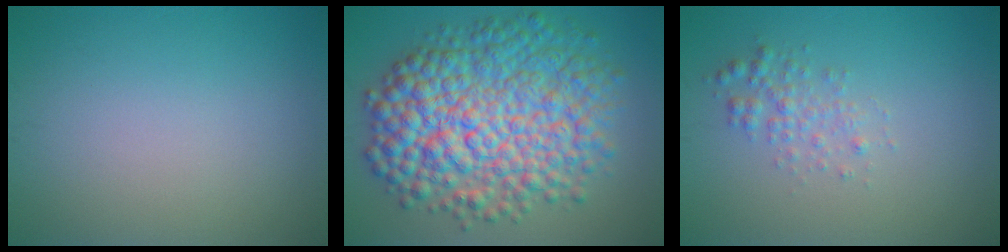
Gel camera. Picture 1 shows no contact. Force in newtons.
{"total": 11.6, "press": 11.6, "slide": 0.0}
{"total": 1.8, "press": 1.8, "slide": 0.0}